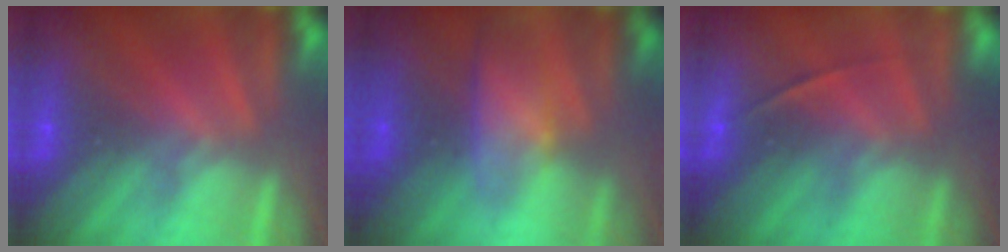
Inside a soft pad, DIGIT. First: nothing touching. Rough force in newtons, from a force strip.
{"total": 2.9}
{"total": 1.9}